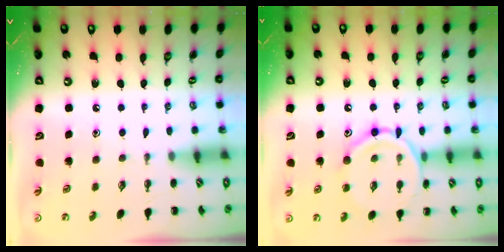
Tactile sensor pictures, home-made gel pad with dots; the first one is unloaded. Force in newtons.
{"total": 12.7, "press": 12.7, "slide": 1.0}